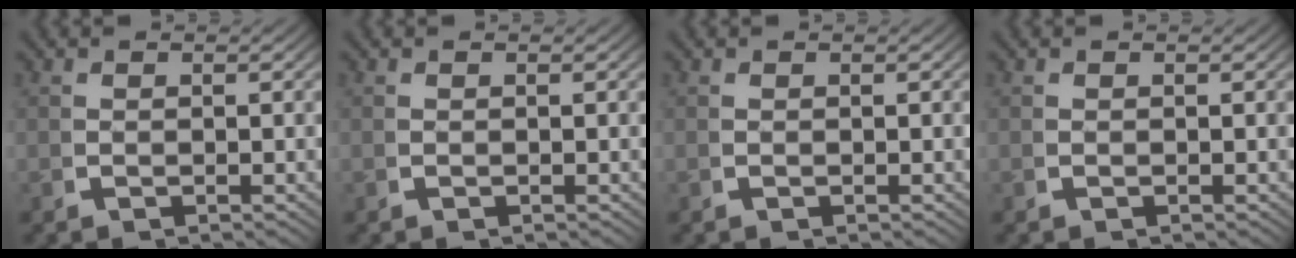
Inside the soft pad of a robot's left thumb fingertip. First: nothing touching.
{"total": 0.0}
{"total": 0.0}
{"total": 0.0}